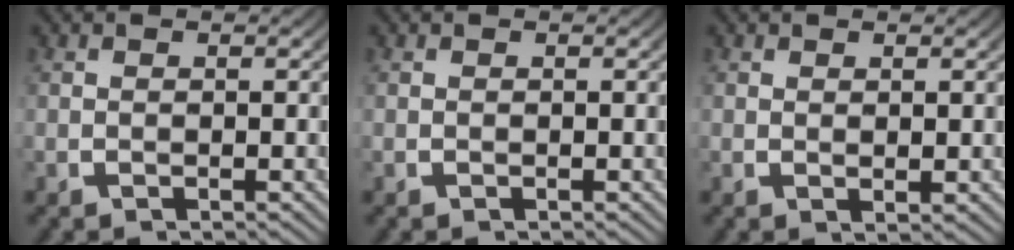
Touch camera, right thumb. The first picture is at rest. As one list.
[{"total": 0.0}, {"total": 0.8, "force": [0.5, 0.2, 0.5], "torque": [-0.004, -0.002, 0.012]}]